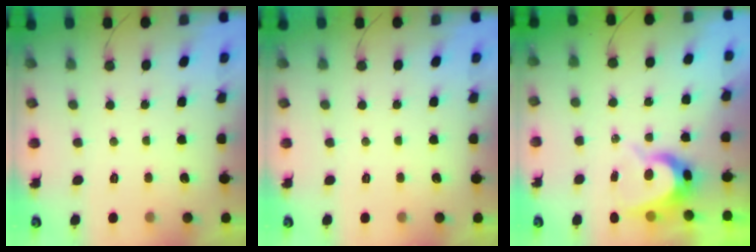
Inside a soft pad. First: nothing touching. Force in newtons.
{"total": 0.0}
{"total": 7.6, "press": 7.6, "slide": 0.8}